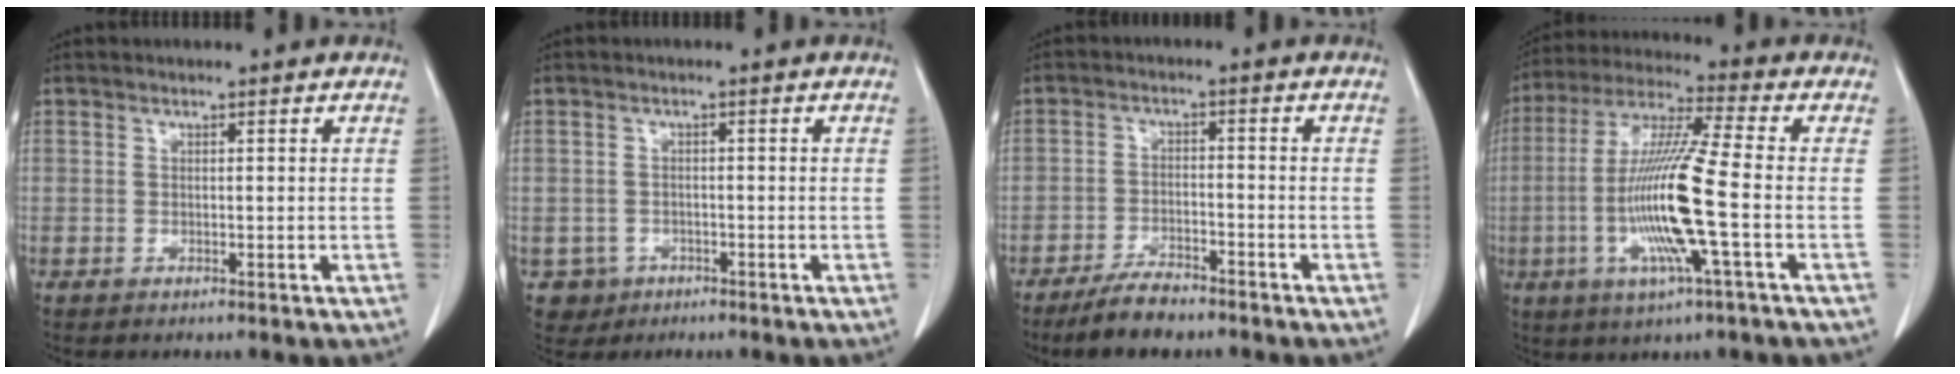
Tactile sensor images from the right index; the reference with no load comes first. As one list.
[{"total": 3.4, "force": [-1.4, 3.1, 0.0], "torque": [0.003, 0.010, -0.021]}, {"total": 6.1, "force": [-5.1, 1.6, 2.9], "torque": [-0.055, -0.008, -0.091]}, {"total": 14.8, "force": [-3.0, -0.2, 14.5], "torque": [-0.295, -0.009, -0.067]}]